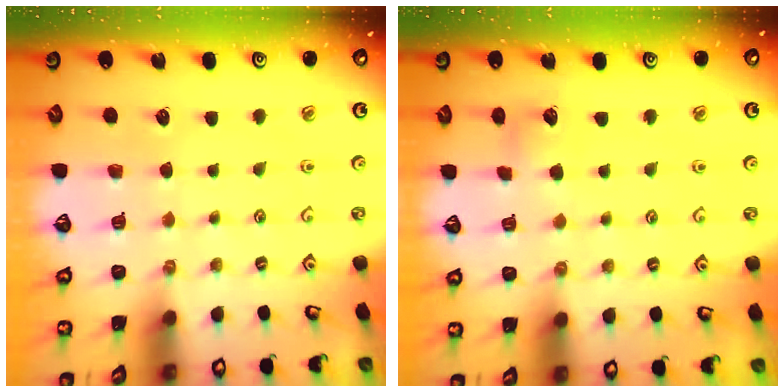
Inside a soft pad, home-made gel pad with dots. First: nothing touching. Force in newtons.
{"total": 5.0, "press": 4.9, "slide": 0.5}